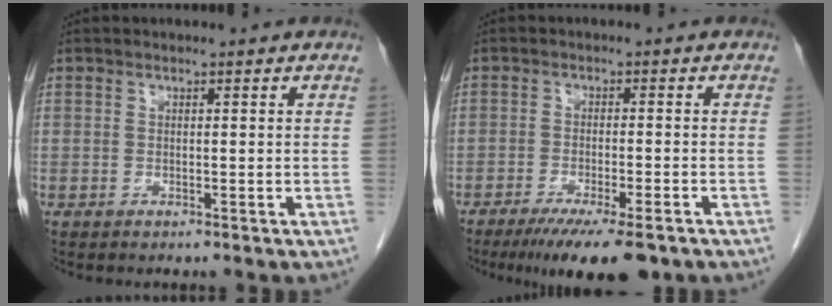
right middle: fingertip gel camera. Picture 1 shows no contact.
{"total": 11.1, "force": [-8.1, 1.6, 7.3], "torque": [-0.102, -0.020, -0.123]}